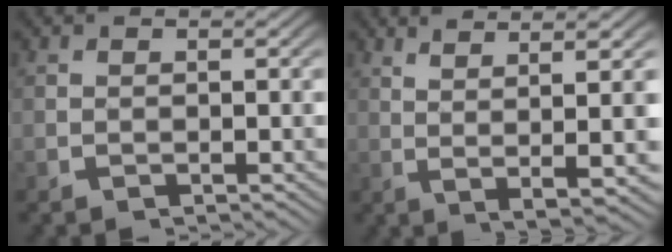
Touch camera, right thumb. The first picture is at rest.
{"total": 8.4, "force": [1.8, 2.2, 7.9], "torque": [-0.115, 0.000, 0.040]}